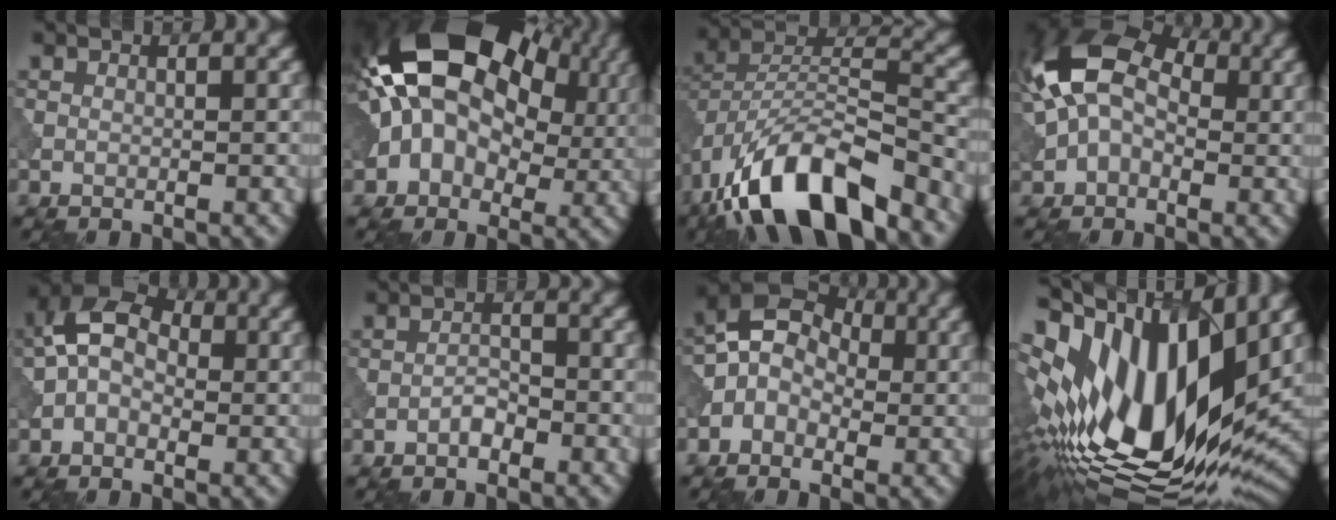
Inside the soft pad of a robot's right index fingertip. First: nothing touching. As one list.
[{"total": 18.4, "force": [4.6, 12.7, 12.5], "torque": [-0.204, 0.042, 0.067]}, {"total": 12.5, "force": [-8.4, 4.6, 8.0], "torque": [-0.138, 0.009, -0.166]}, {"total": 12.0, "force": [2.0, 7.9, 8.8], "torque": [-0.160, 0.036, 0.015]}, {"total": 6.6, "force": [0.5, 4.4, 4.9], "torque": [-0.094, 0.031, -0.010]}, {"total": 1.5, "force": [-0.9, 0.6, 0.9], "torque": [-0.016, 0.005, -0.020]}, {"total": 5.9, "force": [-0.1, 4.6, 3.6], "torque": [-0.045, 0.033, -0.027]}, {"total": 16.8, "force": [2.6, 7.5, 14.8], "torque": [-0.264, 0.009, 0.043]}]